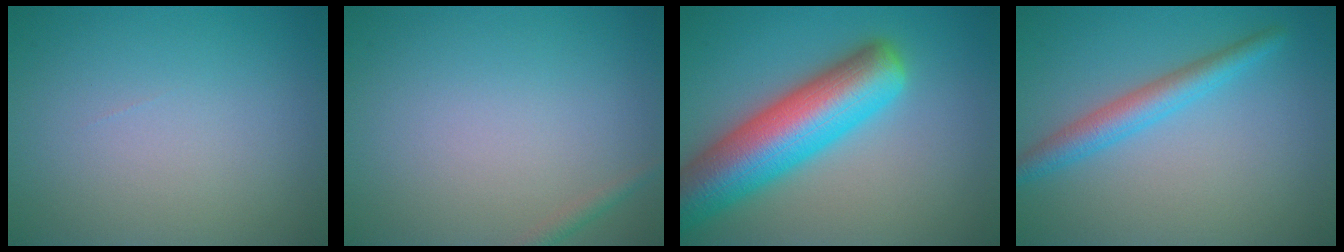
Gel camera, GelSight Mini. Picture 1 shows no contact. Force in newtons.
{"total": 0.8, "press": 0.8, "slide": 0.1}
{"total": 10.3, "press": 10.3, "slide": 0.6}
{"total": 3.2, "press": 3.2, "slide": 0.2}